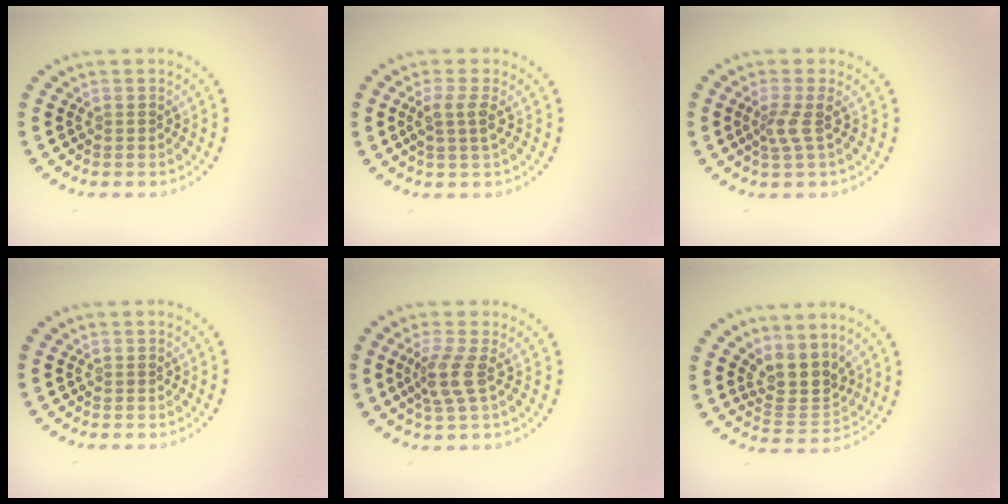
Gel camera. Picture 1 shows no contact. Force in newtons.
{"total": 2.0, "press": 1.7, "slide": 1.1}
{"total": 1.9, "press": 1.4, "slide": 1.3}
{"total": 0.0}
{"total": 2.5, "press": 1.9, "slide": 1.7}
{"total": 3.8, "press": 3.2, "slide": 2.0}